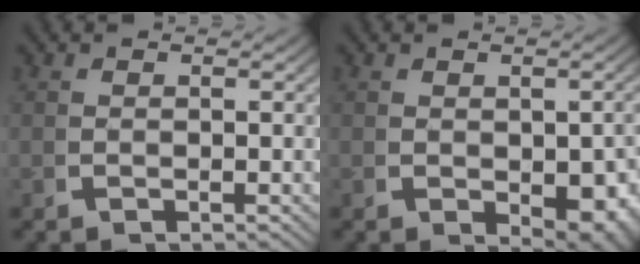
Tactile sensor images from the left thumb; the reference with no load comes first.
{"total": 4.3, "force": [-0.5, 2.5, 3.4], "torque": [-0.042, -0.027, 0.012]}